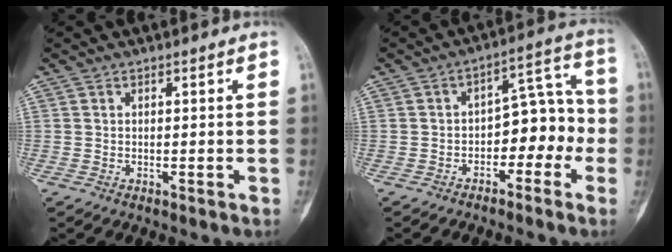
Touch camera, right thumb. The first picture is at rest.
{"total": 10.0, "force": [-3.2, 6.3, 7.0], "torque": [-0.053, 0.056, -0.053]}